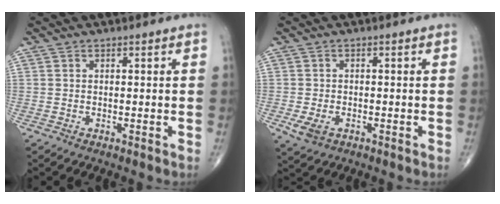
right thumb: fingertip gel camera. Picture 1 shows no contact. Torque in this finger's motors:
{"motor_torque": [0.26, 0.01, -0.11, -0.07, 0.03]}